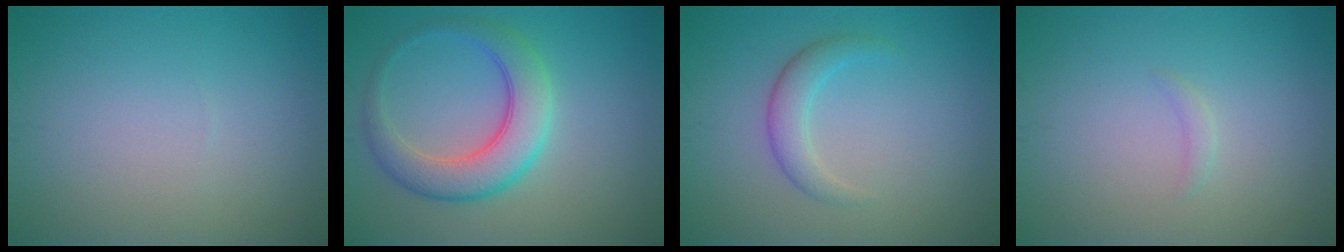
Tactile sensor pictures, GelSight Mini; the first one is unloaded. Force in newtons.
{"total": 5.5, "press": 5.5, "slide": 0.2}
{"total": 2.4, "press": 2.4, "slide": 0.1}
{"total": 0.7, "press": 0.7, "slide": 0.1}